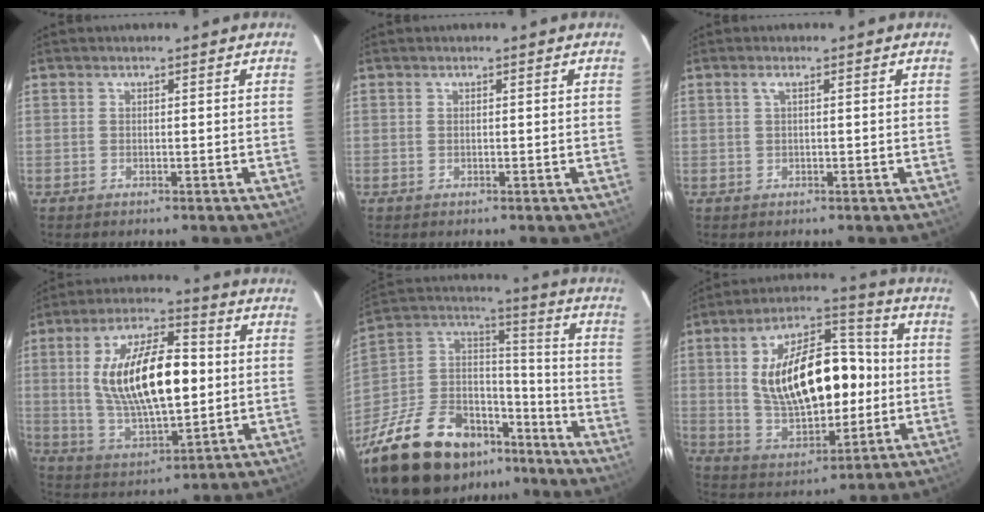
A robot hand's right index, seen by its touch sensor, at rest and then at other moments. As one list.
[{"total": 0.0}, {"total": 0.9, "force": [0.2, -0.2, 0.9], "torque": [-0.016, 0.003, 0.002]}, {"total": 19.0, "force": [1.6, 7.8, 17.3], "torque": [-0.316, 0.010, 0.042]}, {"total": 29.6, "force": [-20.4, 15.0, 15.3], "torque": [-0.330, 0.018, -0.317]}, {"total": 20.9, "force": [0.9, 10.9, 17.8], "torque": [-0.319, 0.023, 0.035]}]